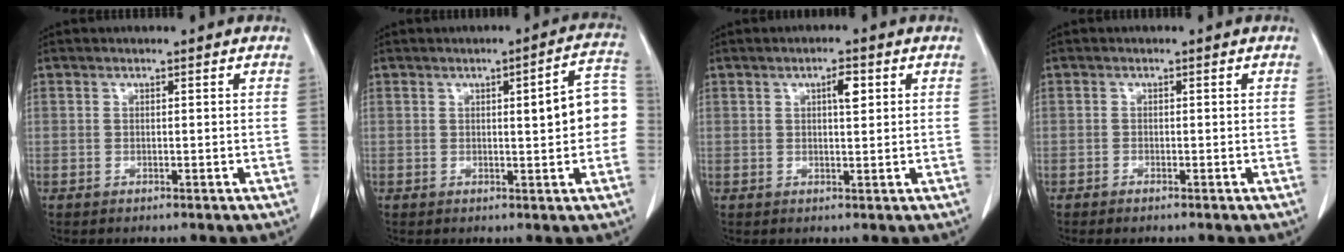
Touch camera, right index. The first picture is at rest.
{"total": 7.7, "force": [0.1, 1.4, 7.6], "torque": [-0.088, 0.024, -0.002]}
{"total": 2.7, "force": [1.0, 0.7, 2.4], "torque": [-0.040, 0.000, 0.014]}
{"total": 0.8, "force": [-0.7, 0.1, 0.4], "torque": [-0.010, -0.002, -0.010]}